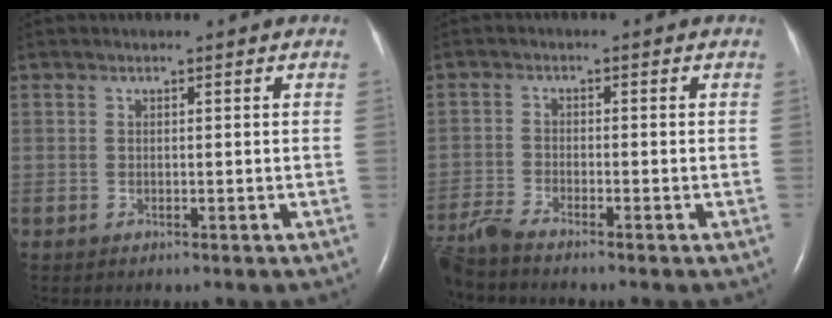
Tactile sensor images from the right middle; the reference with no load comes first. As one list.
[{"total": 4.9, "force": [-4.6, -0.7, 1.6], "torque": [-0.037, -0.019, -0.091]}]